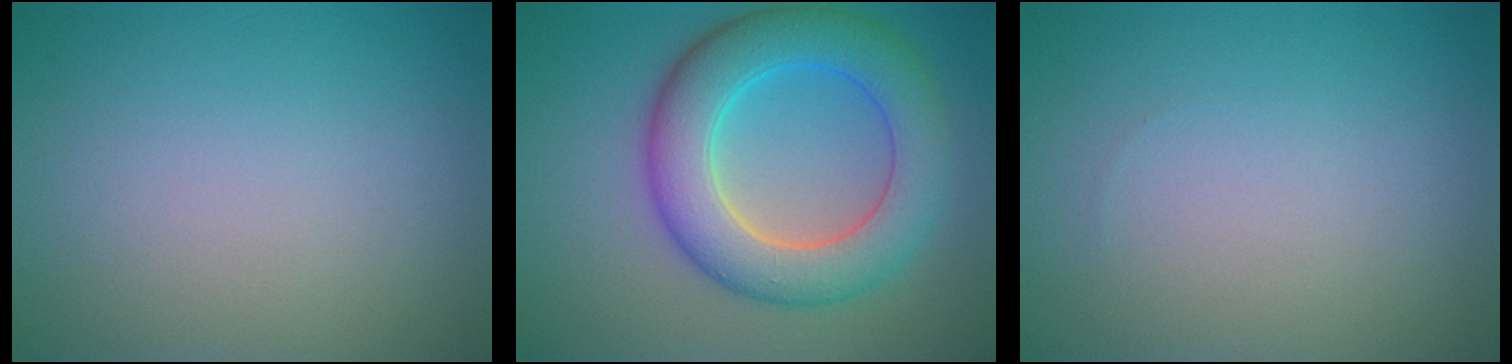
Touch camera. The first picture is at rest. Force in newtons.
{"total": 7.9, "press": 7.9, "slide": 0.2}
{"total": 0.0}